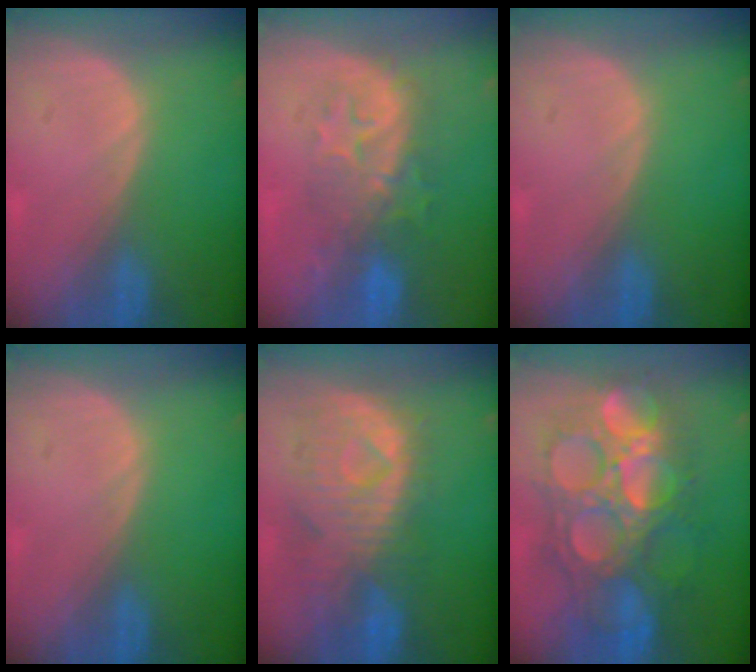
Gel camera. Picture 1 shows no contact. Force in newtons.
{"total": 7.9, "press": 7.7, "slide": 1.6}
{"total": 0.0}
{"total": 0.0}
{"total": 10.6, "press": 9.5, "slide": 4.8}
{"total": 13.4, "press": 13.3, "slide": 1.5}